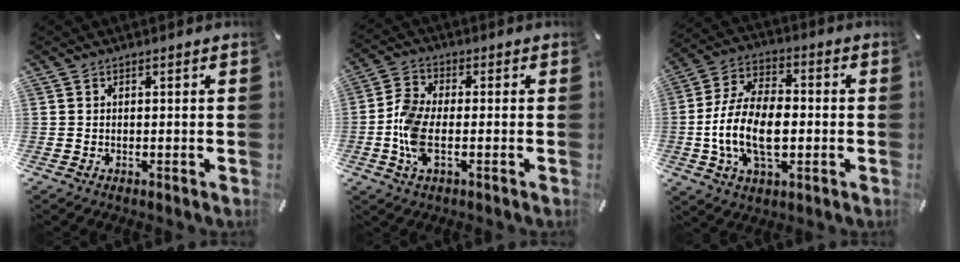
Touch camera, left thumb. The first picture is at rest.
{"total": 8.7, "force": [-1.9, 4.5, 7.2], "torque": [-0.162, -0.003, -0.037]}
{"total": 15.0, "force": [-3.0, 9.2, 11.5], "torque": [-0.244, 0.010, -0.054]}